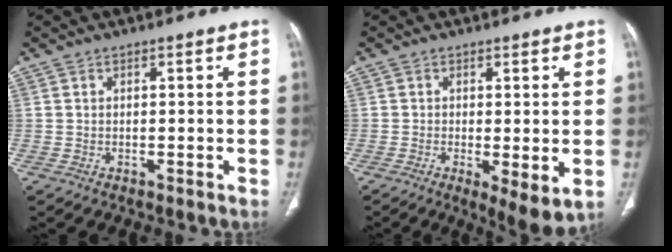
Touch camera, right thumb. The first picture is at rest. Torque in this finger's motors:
{"motor_torque": [-0.06, 0.24, -0.04, 0.06, 0.01]}